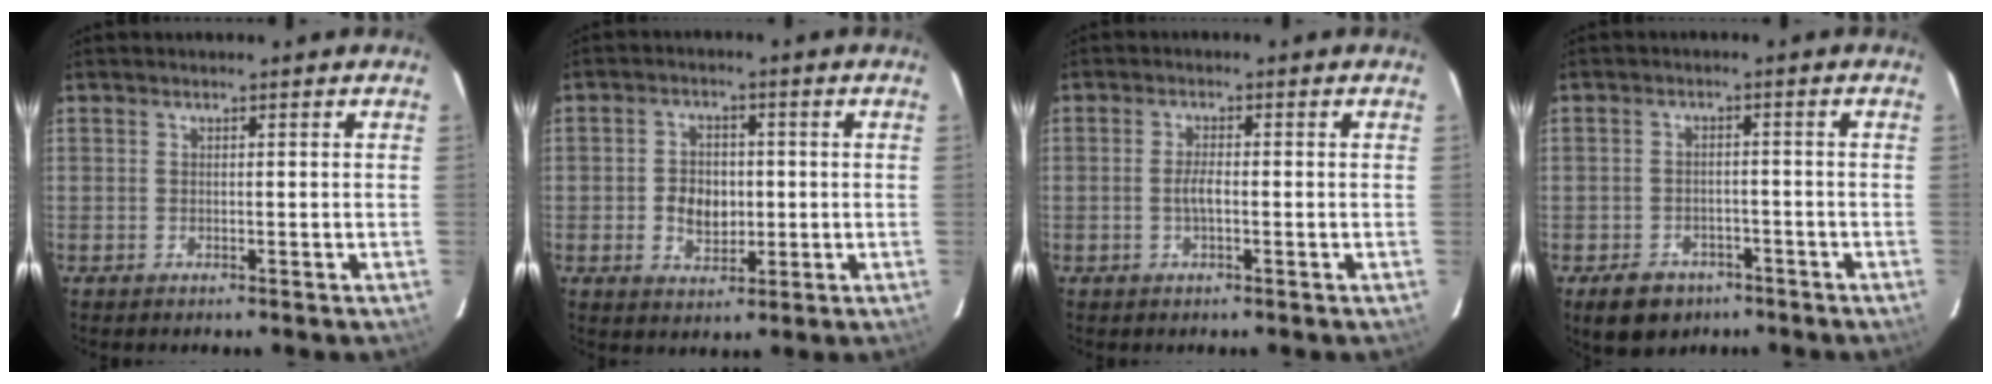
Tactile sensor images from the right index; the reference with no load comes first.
{"total": 6.0, "force": [-0.8, 4.5, 3.9], "torque": [-0.079, 0.006, -0.009]}
{"total": 2.4, "force": [-0.6, 0.7, 2.2], "torque": [-0.045, 0.001, -0.011]}
{"total": 7.4, "force": [-4.6, 5.2, 2.4], "torque": [-0.061, 0.009, -0.056]}